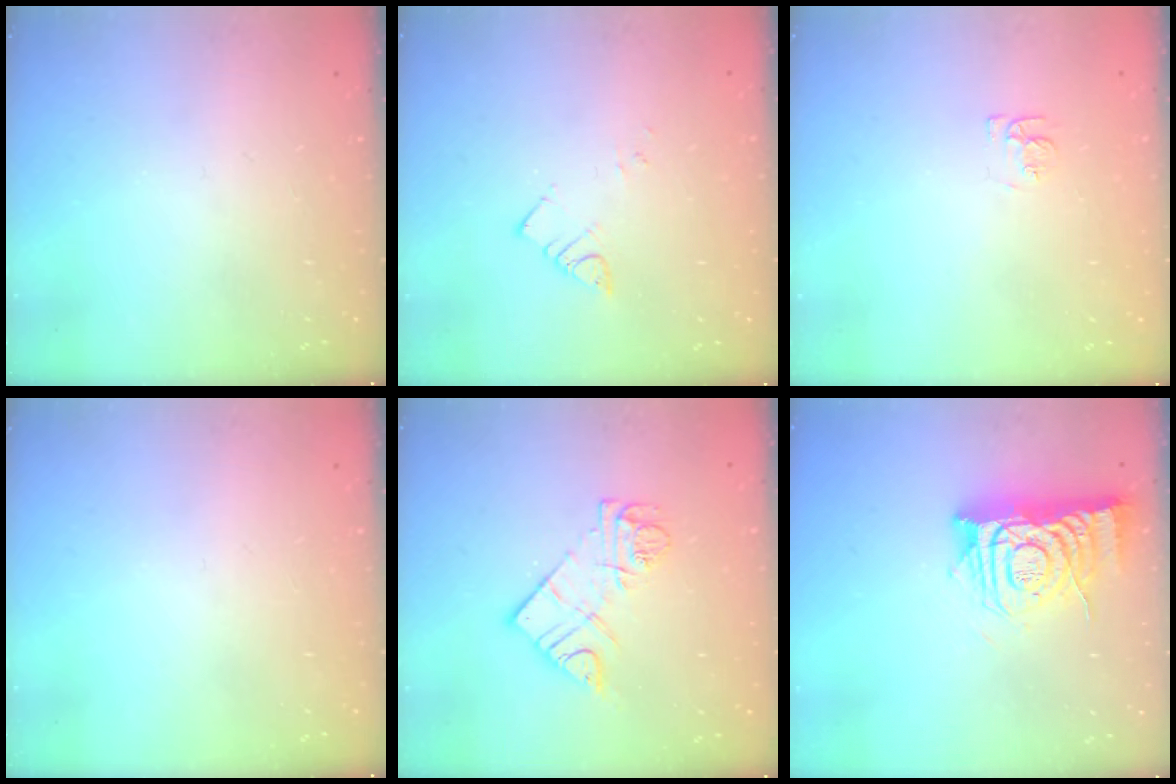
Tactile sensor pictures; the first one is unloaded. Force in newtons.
{"total": 3.2, "press": 3.2, "slide": 0.2}
{"total": 6.2, "press": 6.2, "slide": 0.6}
{"total": 0.0}
{"total": 10.6, "press": 10.6, "slide": 1.1}
{"total": 11.3, "press": 11.2, "slide": 1.2}